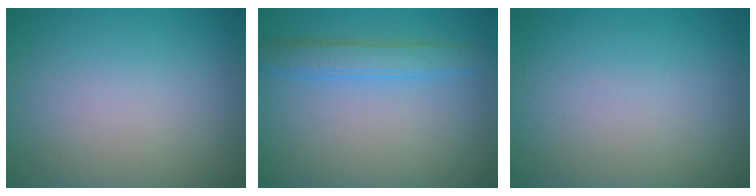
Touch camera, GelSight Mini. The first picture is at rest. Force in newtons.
{"total": 2.7, "press": 2.7, "slide": 0.1}
{"total": 0.0}